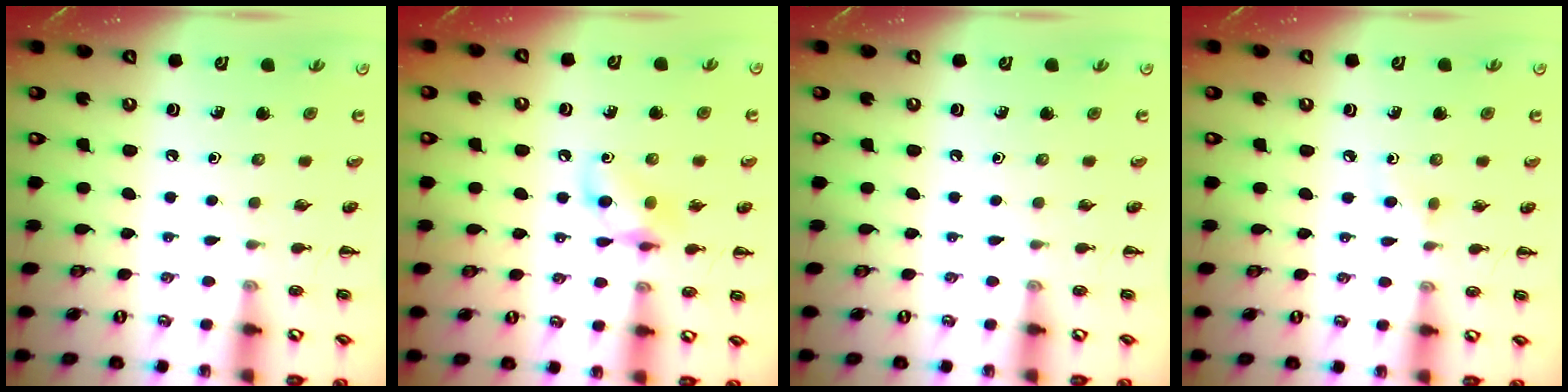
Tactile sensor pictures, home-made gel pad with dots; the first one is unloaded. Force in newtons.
{"total": 9.8, "press": 9.7, "slide": 1.3}
{"total": 0.0}
{"total": 3.3, "press": 3.1, "slide": 1.4}